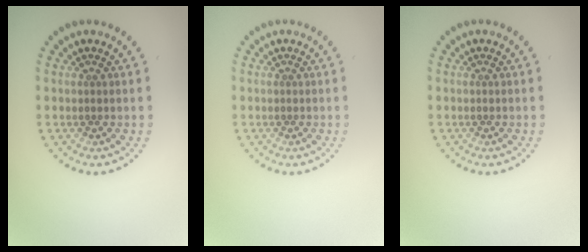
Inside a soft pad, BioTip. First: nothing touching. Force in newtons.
{"total": 0.0}
{"total": 0.0}